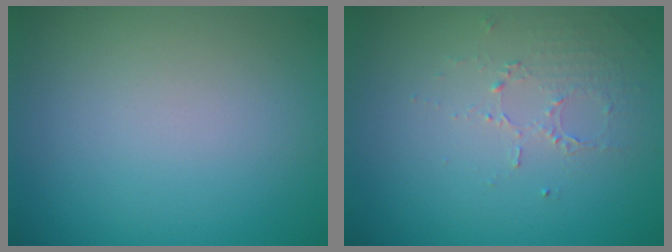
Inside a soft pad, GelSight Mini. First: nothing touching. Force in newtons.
{"total": 1.4, "press": 0.8, "slide": 1.2}